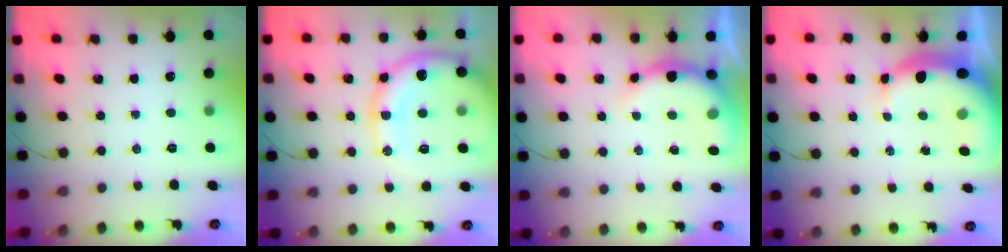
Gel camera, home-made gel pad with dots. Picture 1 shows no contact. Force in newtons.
{"total": 17.0, "press": 16.9, "slide": 2.2}
{"total": 8.6, "press": 8.6, "slide": 0.7}
{"total": 7.8, "press": 7.5, "slide": 1.9}